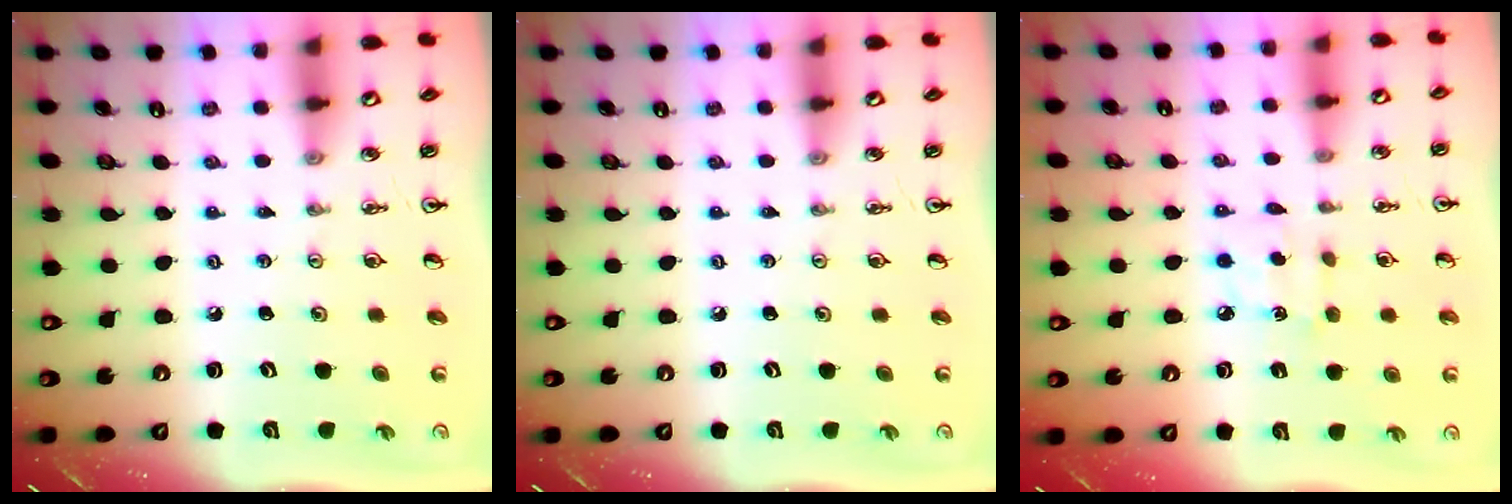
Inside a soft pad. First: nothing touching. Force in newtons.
{"total": 0.0}
{"total": 7.5, "press": 7.5, "slide": 0.6}